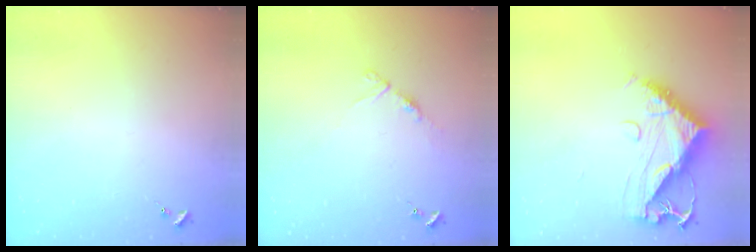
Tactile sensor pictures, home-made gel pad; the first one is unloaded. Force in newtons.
{"total": 5.5, "press": 5.4, "slide": 0.6}
{"total": 11.6, "press": 11.6, "slide": 1.1}